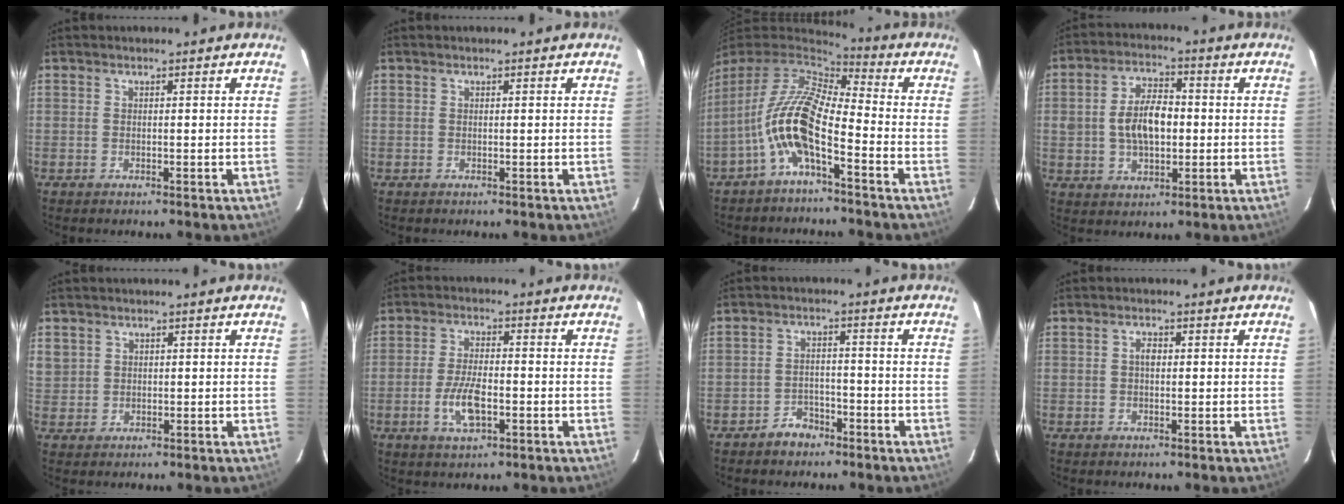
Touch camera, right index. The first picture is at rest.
{"total": 0.0}
{"total": 13.3, "force": [-5.0, 4.4, 11.5], "torque": [-0.227, 0.001, -0.101]}
{"total": 9.4, "force": [-0.2, 5.4, 7.7], "torque": [-0.144, 0.015, 0.001]}
{"total": 4.1, "force": [1.4, 3.7, 0.8], "torque": [-0.009, 0.007, 0.034]}
{"total": 7.2, "force": [-2.4, 3.0, 6.1], "torque": [-0.128, -0.006, -0.043]}
{"total": 4.4, "force": [-3.4, 2.7, 1.0], "torque": [-0.030, 0.014, -0.051]}
{"total": 1.5, "force": [0.1, 1.0, 1.2], "torque": [-0.021, 0.007, 0.001]}